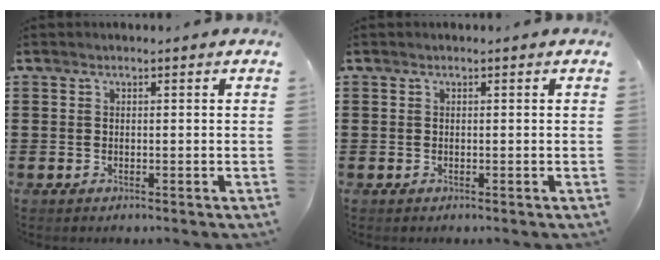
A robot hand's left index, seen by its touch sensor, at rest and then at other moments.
{"total": 0.0}